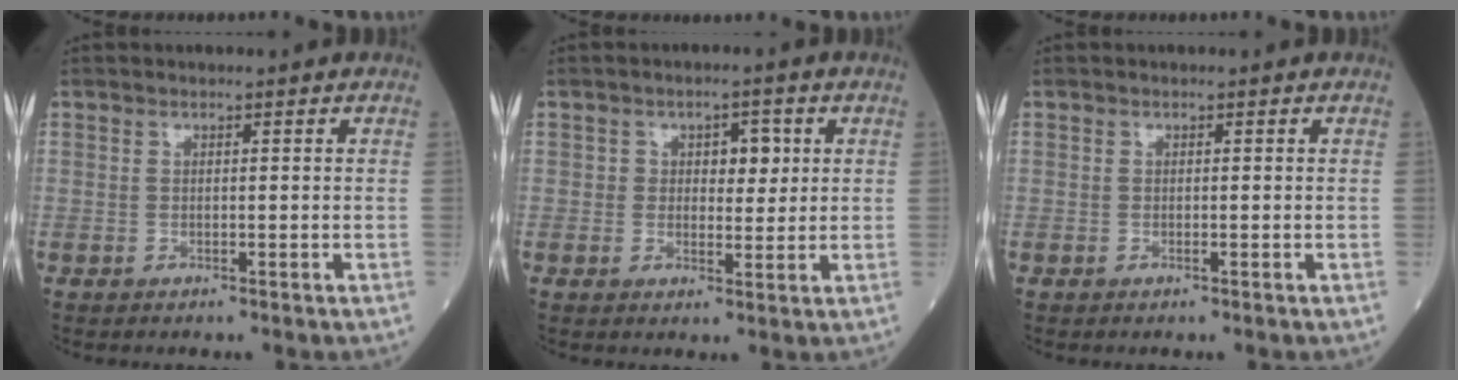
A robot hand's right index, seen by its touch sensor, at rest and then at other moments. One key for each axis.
{"total": 4.0, "fx": 1.0, "fy": 2.5, "fz": 3.0, "tx": -0.034, "ty": 0.006, "tz": 0.014}
{"total": 0.0}